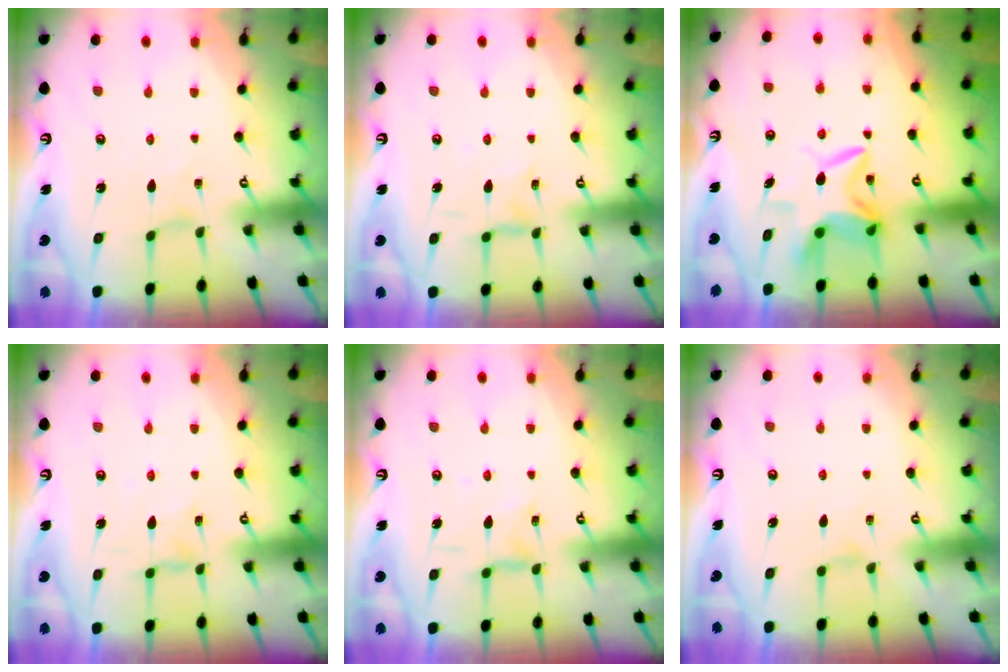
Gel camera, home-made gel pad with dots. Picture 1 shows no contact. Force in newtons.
{"total": 1.7, "press": 1.6, "slide": 0.4}
{"total": 8.0, "press": 7.8, "slide": 1.7}
{"total": 1.7, "press": 1.6, "slide": 0.3}
{"total": 2.1, "press": 2.1, "slide": 0.3}
{"total": 0.0}